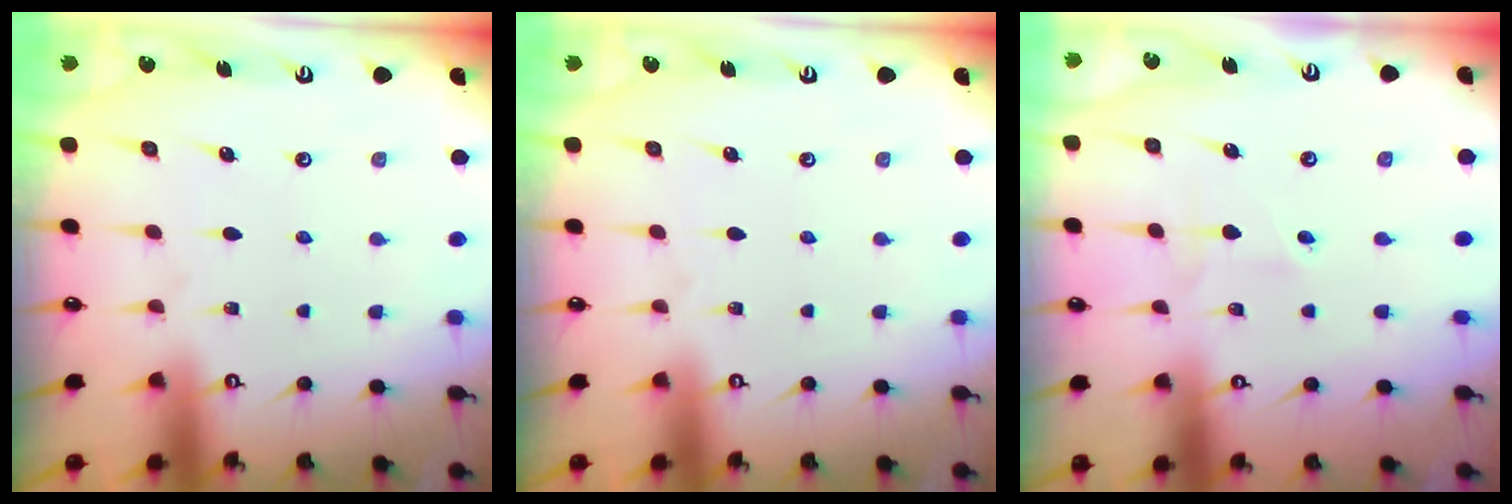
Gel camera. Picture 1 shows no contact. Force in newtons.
{"total": 0.0}
{"total": 1.5, "press": 1.4, "slide": 0.5}